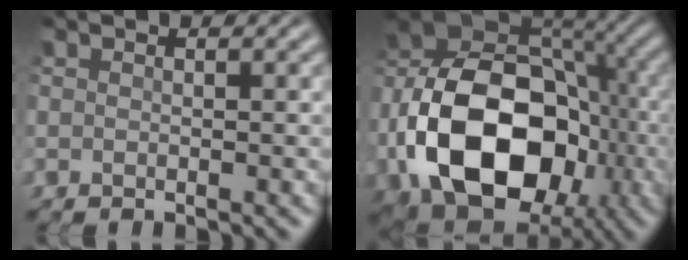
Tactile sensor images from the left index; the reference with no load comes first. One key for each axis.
{"total": 15.4, "fx": -4.1, "fy": 10.2, "fz": 10.8, "tx": -0.203, "ty": -0.007, "tz": -0.076}